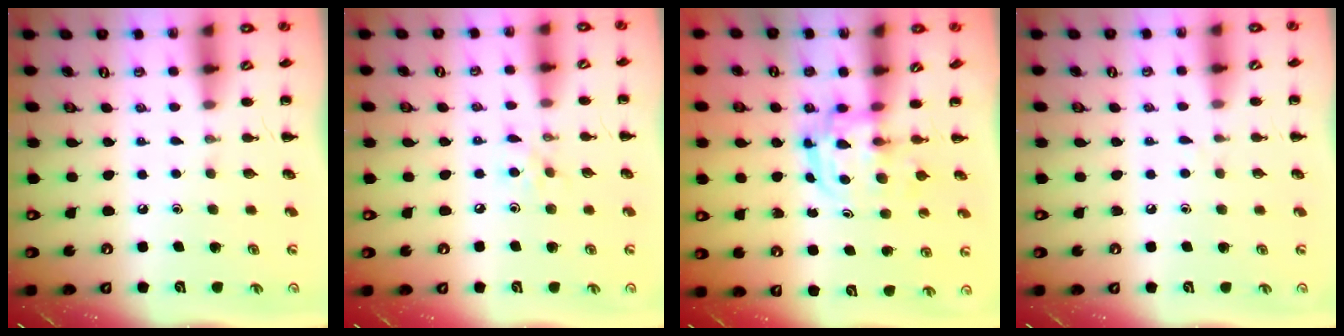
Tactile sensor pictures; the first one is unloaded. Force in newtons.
{"total": 5.1, "press": 4.7, "slide": 1.9}
{"total": 2.7, "press": 2.7, "slide": 0.3}
{"total": 2.8, "press": 2.6, "slide": 1.0}